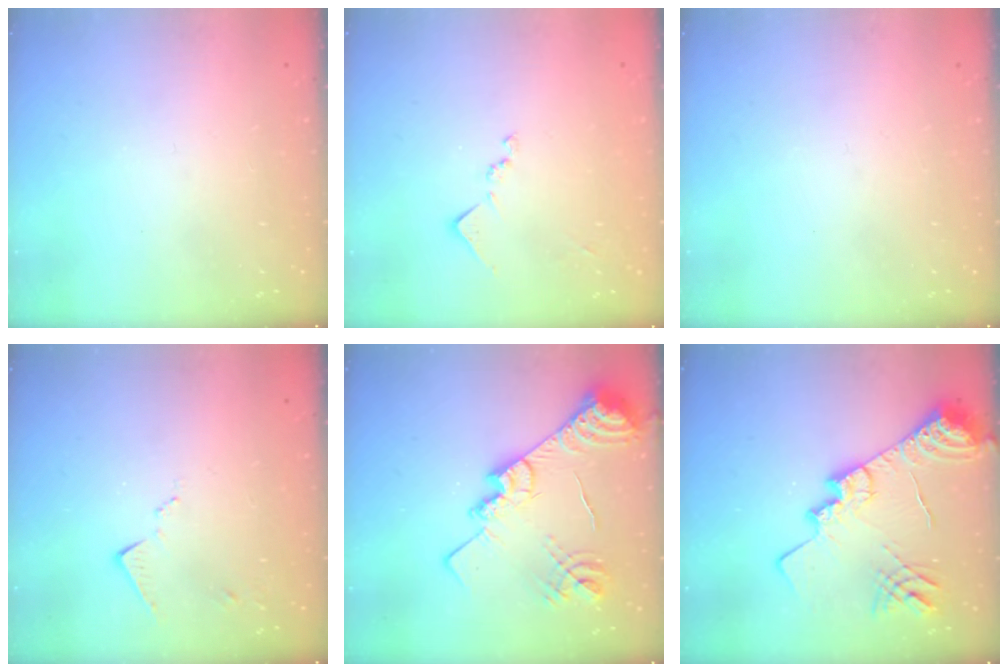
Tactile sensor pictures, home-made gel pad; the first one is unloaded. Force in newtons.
{"total": 9.2, "press": 9.2, "slide": 0.4}
{"total": 0.0}
{"total": 7.0, "press": 7.0, "slide": 0.7}
{"total": 21.7, "press": 21.6, "slide": 1.7}
{"total": 19.2, "press": 19.1, "slide": 1.6}